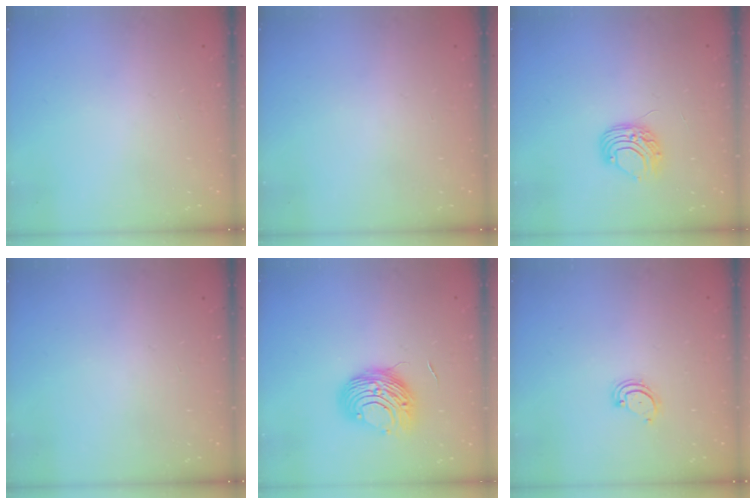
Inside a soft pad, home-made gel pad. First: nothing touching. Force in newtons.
{"total": 0.0}
{"total": 7.5, "press": 7.4, "slide": 0.7}
{"total": 0.0}
{"total": 9.7, "press": 9.6, "slide": 0.6}
{"total": 3.0, "press": 3.0, "slide": 0.4}